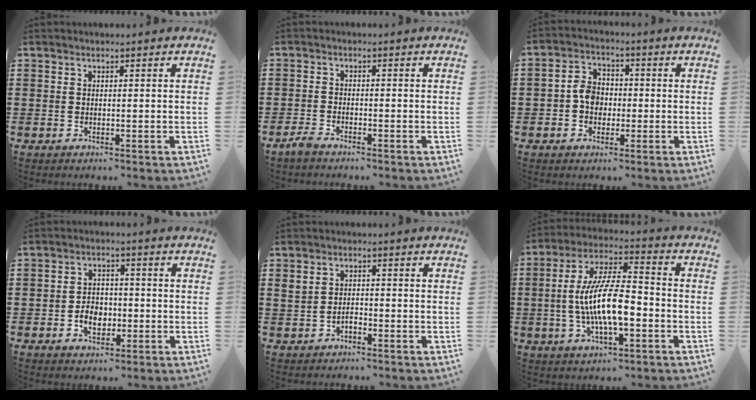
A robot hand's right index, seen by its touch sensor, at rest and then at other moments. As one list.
[{"total": 1.7, "force": [-1.6, 0.2, 0.5], "torque": [-0.018, -0.001, -0.033]}, {"total": 4.9, "force": [-0.7, 3.9, 2.9], "torque": [-0.069, 0.009, -0.017]}, {"total": 4.1, "force": [-1.3, 3.0, 2.5], "torque": [-0.044, 0.000, -0.025]}, {"total": 1.7, "force": [-0.6, 1.1, 1.1], "torque": [-0.032, -0.001, -0.014]}, {"total": 12.4, "force": [-2.4, 4.1, 11.4], "torque": [-0.235, -0.005, -0.044]}]